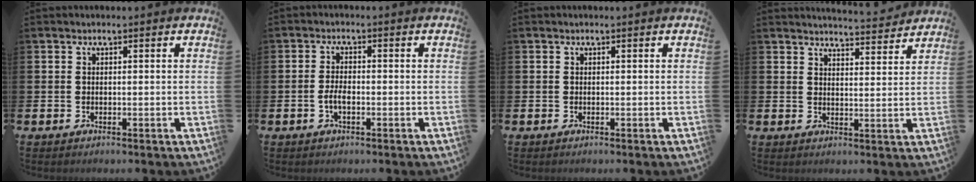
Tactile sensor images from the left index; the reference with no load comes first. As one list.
[{"total": 2.3, "force": [-0.8, 1.0, 1.9], "torque": [-0.034, 0.003, -0.015]}, {"total": 0.0}, {"total": 4.5, "force": [4.5, -0.1, 0.2], "torque": [-0.006, -0.033, 0.079]}]